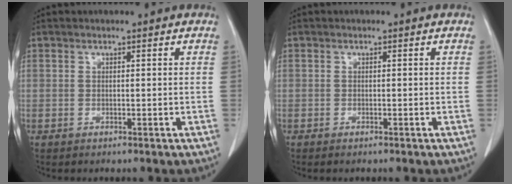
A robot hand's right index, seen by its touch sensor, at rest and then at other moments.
{"total": 0.7, "force": [-0.6, 0.1, 0.3], "torque": [-0.012, -0.002, -0.007]}